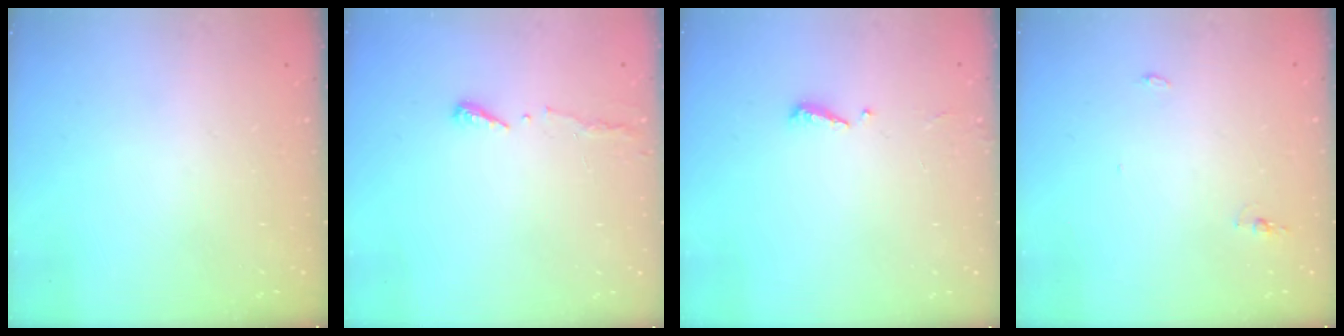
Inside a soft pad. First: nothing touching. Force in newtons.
{"total": 3.5, "press": 3.4, "slide": 0.3}
{"total": 4.9, "press": 4.8, "slide": 0.4}
{"total": 7.7, "press": 4.4, "slide": 6.4}